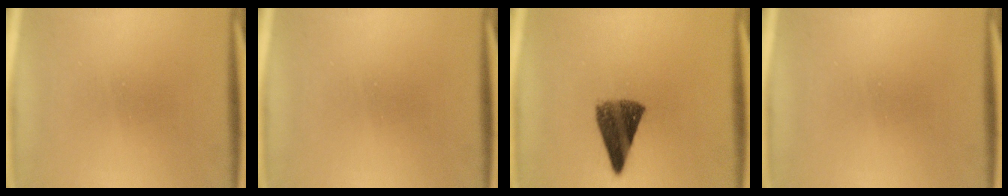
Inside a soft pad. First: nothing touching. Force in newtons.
{"total": 0.0}
{"total": 8.4}
{"total": 0.0}